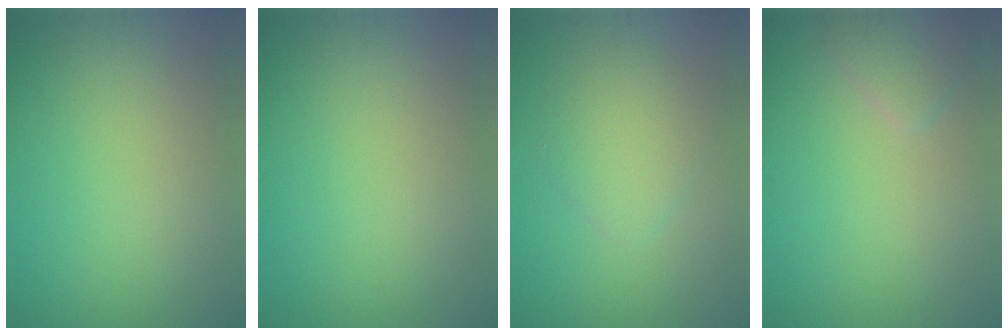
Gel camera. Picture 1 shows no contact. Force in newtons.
{"total": 0.0}
{"total": 2.9, "press": 2.9, "slide": 0.2}
{"total": 1.6, "press": 1.6, "slide": 0.1}